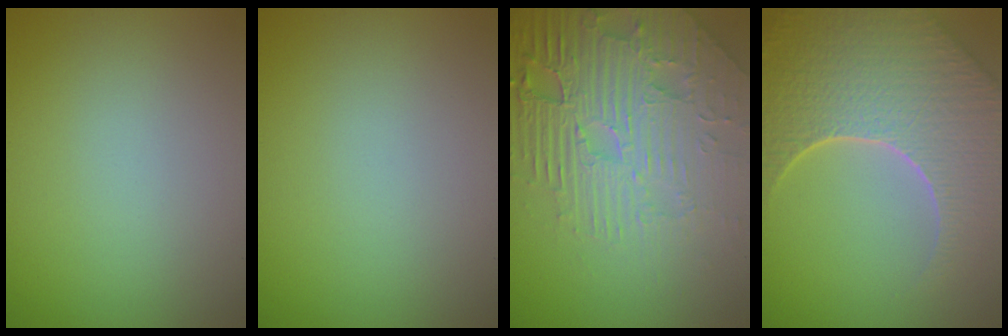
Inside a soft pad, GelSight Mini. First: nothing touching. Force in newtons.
{"total": 0.0}
{"total": 6.8, "press": 5.6, "slide": 3.7}
{"total": 8.7, "press": 6.2, "slide": 6.2}